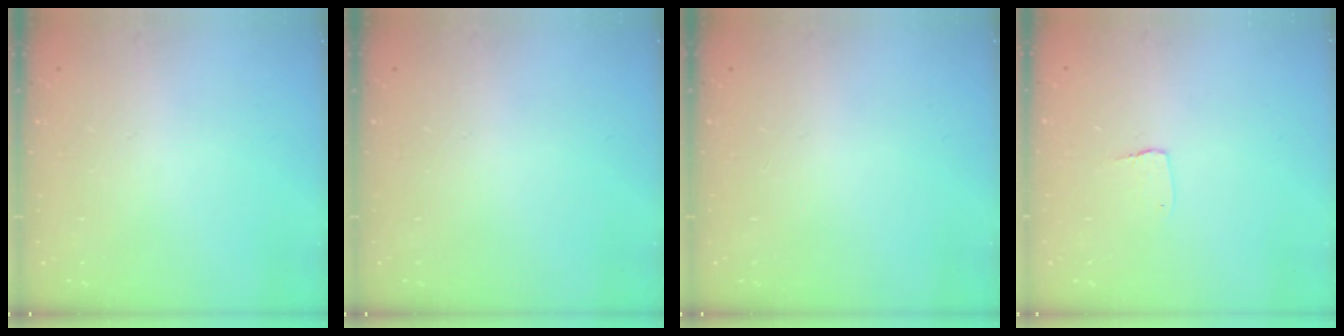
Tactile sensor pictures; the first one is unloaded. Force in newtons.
{"total": 0.0}
{"total": 0.0}
{"total": 3.1, "press": 3.1, "slide": 0.3}